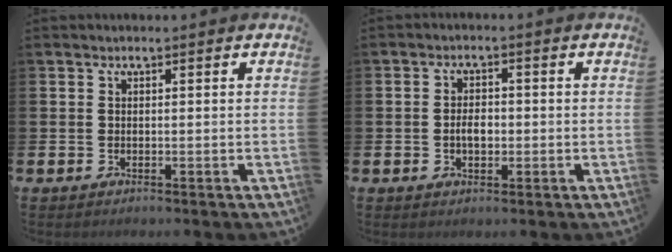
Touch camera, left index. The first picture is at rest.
{"total": 2.8, "force": [-0.4, 1.7, 2.2], "torque": [-0.023, -0.003, -0.013]}